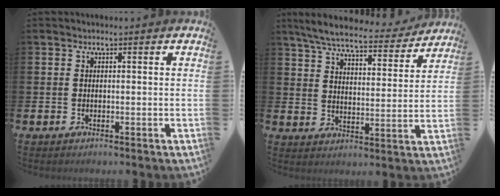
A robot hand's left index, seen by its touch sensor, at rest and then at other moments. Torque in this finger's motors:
{"motor_torque": [1.06, -1.08, 0.67, 0.17]}